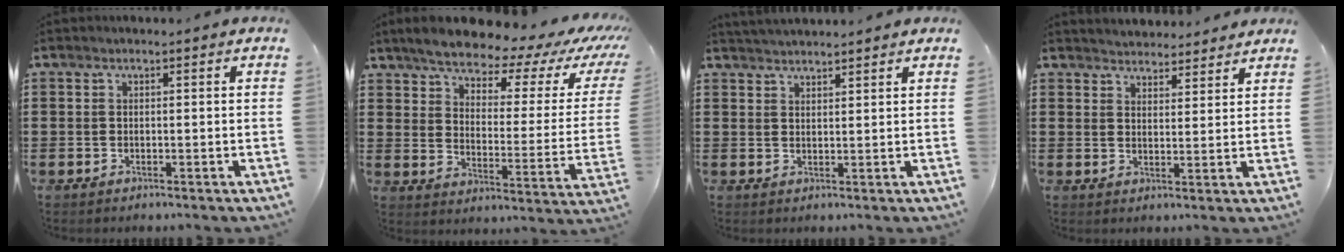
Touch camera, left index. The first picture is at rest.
{"total": 5.9, "force": [5.3, 1.3, 2.1], "torque": [-0.066, -0.042, 0.086]}
{"total": 1.5, "force": [1.5, 0.1, 0.1], "torque": [-0.005, 0.003, 0.029]}
{"total": 3.3, "force": [3.2, 0.4, -0.3], "torque": [-0.006, -0.012, 0.059]}